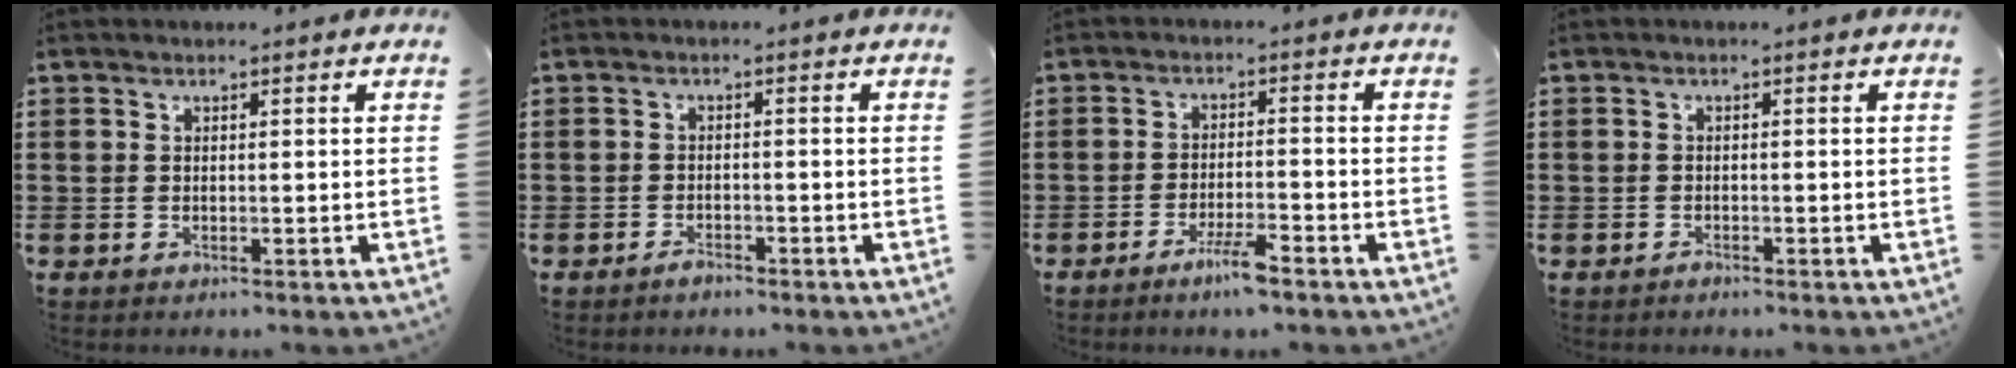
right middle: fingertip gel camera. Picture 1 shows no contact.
{"total": 1.5, "force": [-1.3, 0.5, 0.4], "torque": [-0.010, -0.001, -0.026]}
{"total": 4.1, "force": [-2.9, 0.4, 2.9], "torque": [-0.053, -0.001, -0.050]}
{"total": 0.7, "force": [-0.7, 0.2, 0.1], "torque": [-0.003, 0.001, -0.015]}